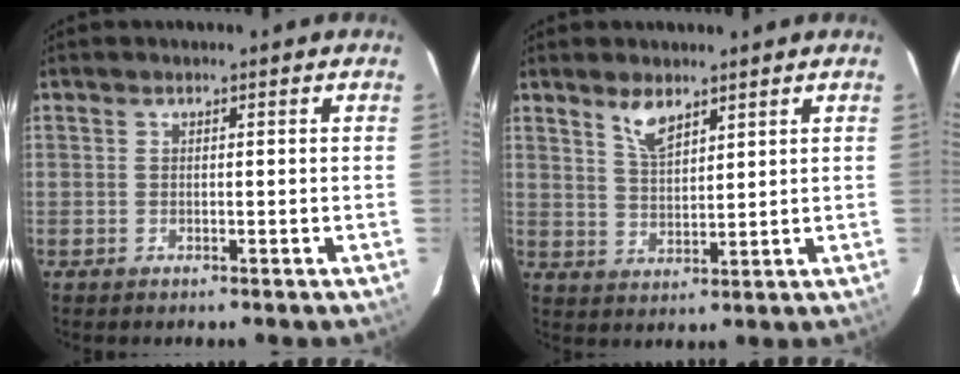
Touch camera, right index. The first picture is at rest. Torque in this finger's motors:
{"motor_torque": [0.59, 0.56, 0.06, 0.05]}